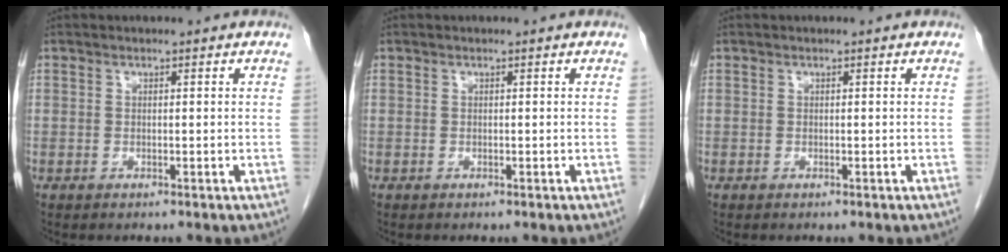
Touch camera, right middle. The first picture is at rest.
{"total": 0.0}
{"total": 0.0}